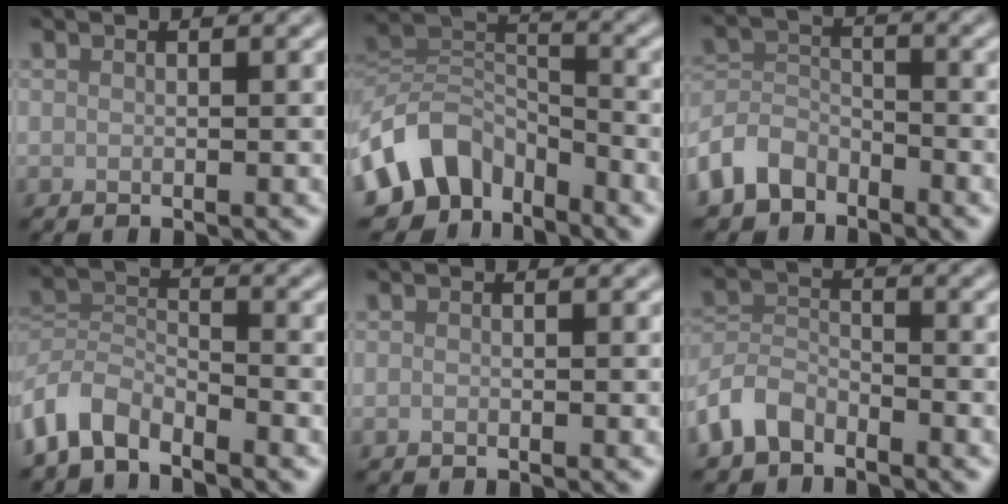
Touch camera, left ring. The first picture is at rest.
{"total": 7.9, "force": [-5.2, 5.0, 3.1], "torque": [-0.039, -0.002, -0.114]}
{"total": 4.4, "force": [-3.2, 2.7, 1.4], "torque": [-0.029, -0.001, -0.076]}
{"total": 4.5, "force": [-3.8, 1.9, 1.6], "torque": [-0.027, 0.000, -0.086]}
{"total": 0.0}
{"total": 3.8, "force": [-2.9, 2.0, 1.2], "torque": [-0.025, 0.002, -0.073]}